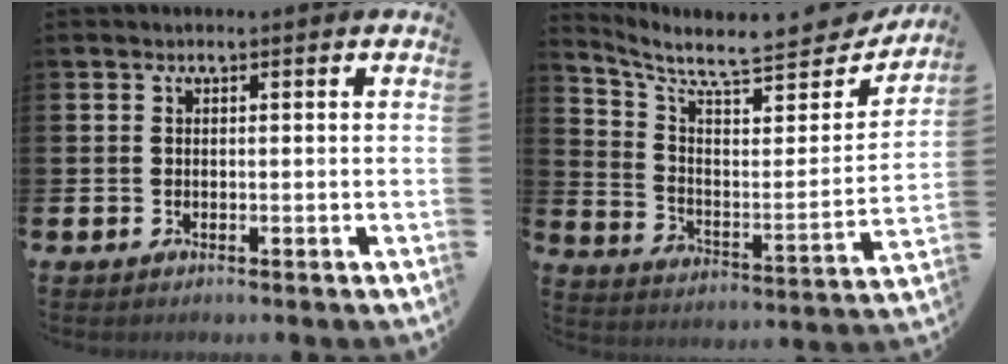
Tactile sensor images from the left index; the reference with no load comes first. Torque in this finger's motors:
{"motor_torque": [-0.07, -0.21, 0.02, 0.04]}